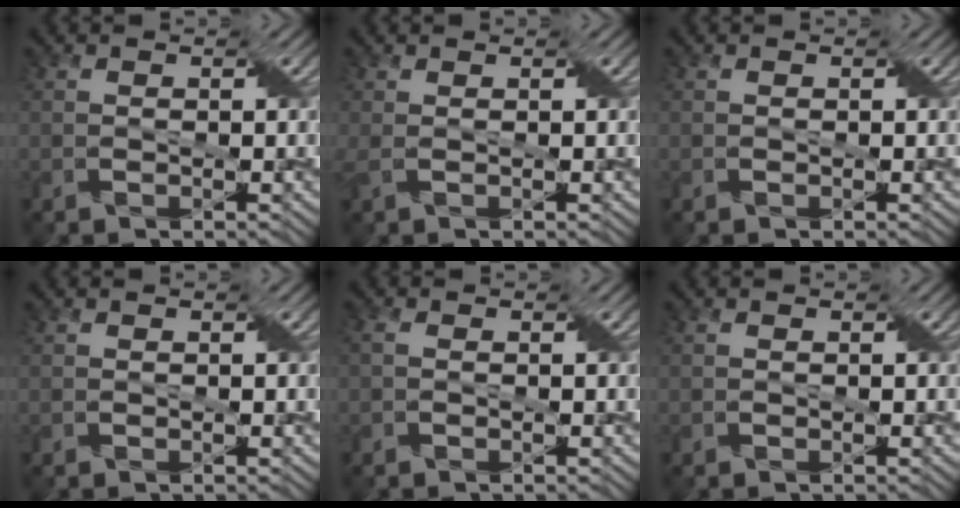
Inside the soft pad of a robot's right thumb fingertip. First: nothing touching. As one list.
[{"total": 2.8, "force": [-0.2, 1.6, 2.3], "torque": [-0.061, -0.003, -0.009]}, {"total": 0.0}, {"total": 0.0}, {"total": 1.6, "force": [0.0, 1.0, 1.2], "torque": [-0.026, 0.003, -0.006]}, {"total": 0.0}]